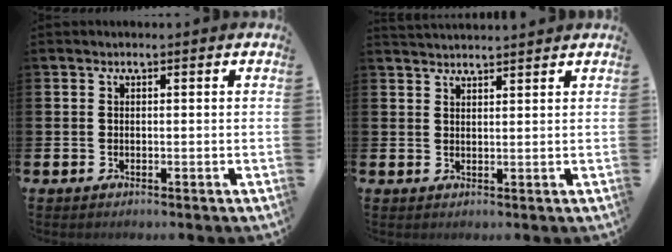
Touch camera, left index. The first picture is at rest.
{"total": 2.5, "force": [2.5, 0.2, 0.1], "torque": [-0.003, -0.013, 0.045]}